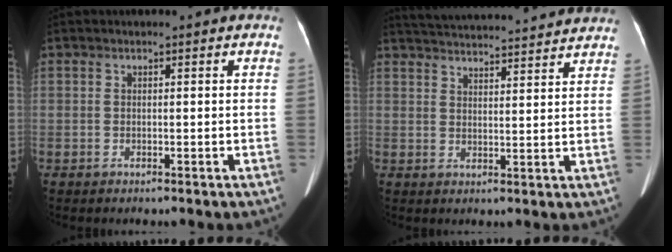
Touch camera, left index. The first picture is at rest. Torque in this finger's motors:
{"motor_torque": [0.34, -1.19, -0.19, -0.03]}